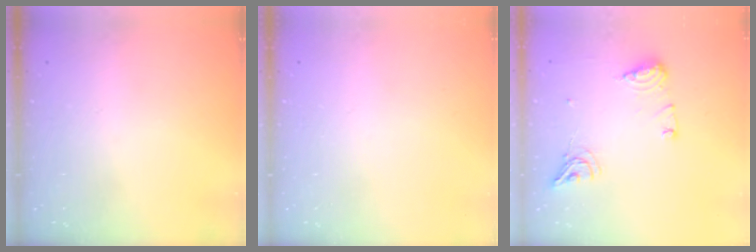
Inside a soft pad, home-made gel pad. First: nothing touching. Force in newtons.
{"total": 0.0}
{"total": 11.5, "press": 11.4, "slide": 1.1}